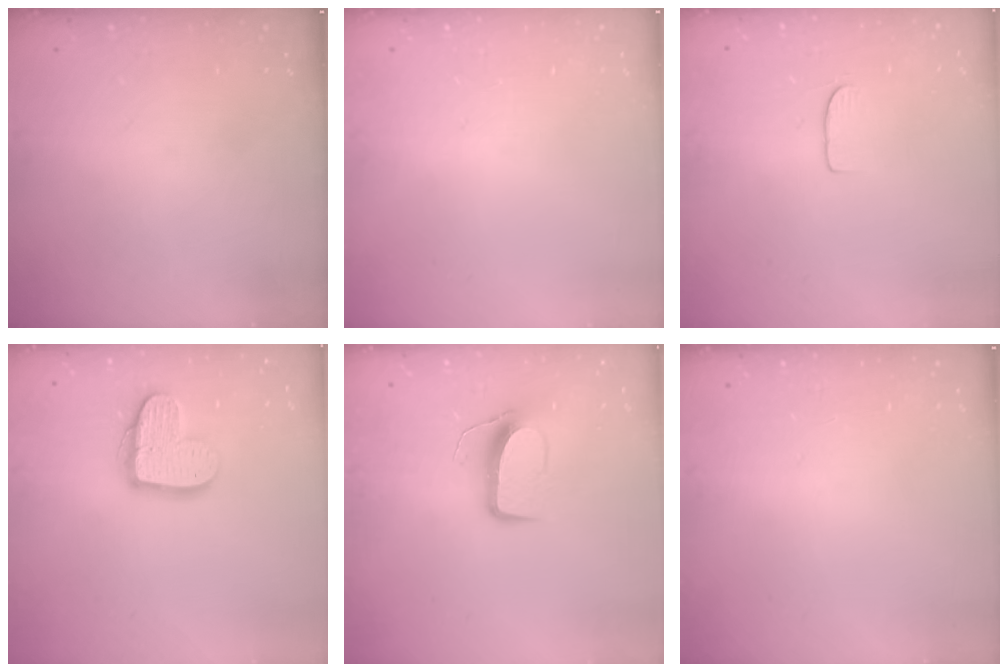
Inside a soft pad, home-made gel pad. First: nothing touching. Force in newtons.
{"total": 0.0}
{"total": 4.9, "press": 4.9, "slide": 0.3}
{"total": 14.5, "press": 14.5, "slide": 1.0}
{"total": 9.8, "press": 9.8, "slide": 0.8}
{"total": 0.0}